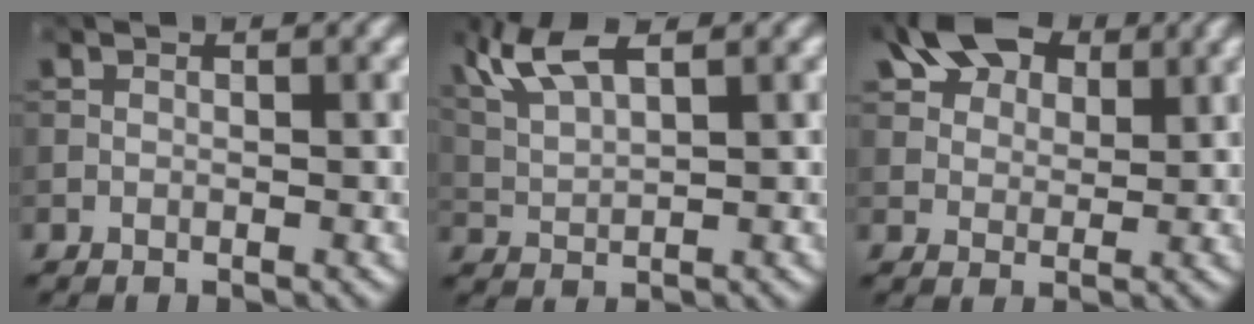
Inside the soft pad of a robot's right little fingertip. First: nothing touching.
{"total": 4.6, "force": [2.8, 1.4, 3.4], "torque": [-0.084, 0.014, 0.060]}
{"total": 7.8, "force": [4.6, 4.7, 4.3], "torque": [-0.093, 0.016, 0.073]}